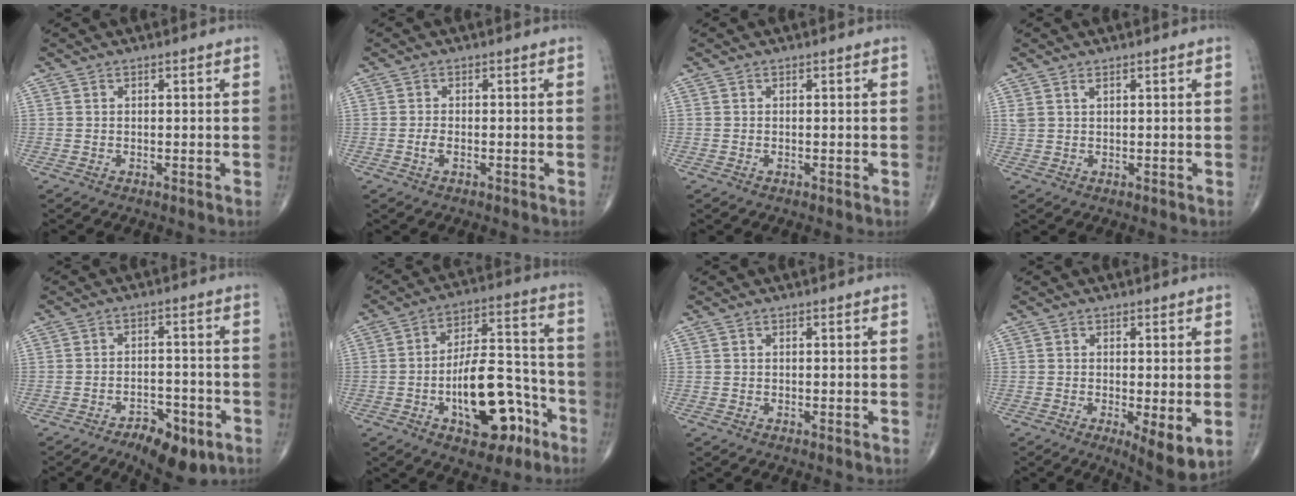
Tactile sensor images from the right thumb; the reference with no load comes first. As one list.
[{"total": 1.5, "force": [-0.5, 0.7, 1.2], "torque": [-0.029, 0.003, -0.011]}, {"total": 0.0}, {"total": 1.3, "force": [0.9, 0.5, 0.9], "torque": [-0.019, 0.005, 0.023]}, {"total": 8.5, "force": [-4.9, 3.8, 5.9], "torque": [-0.079, 0.028, -0.068]}, {"total": 17.7, "force": [-6.9, 8.5, 13.8], "torque": [-0.188, 0.055, -0.099]}, {"total": 0.0}, {"total": 6.5, "force": [-1.1, 1.9, 6.1], "torque": [-0.093, -0.022, -0.016]}]